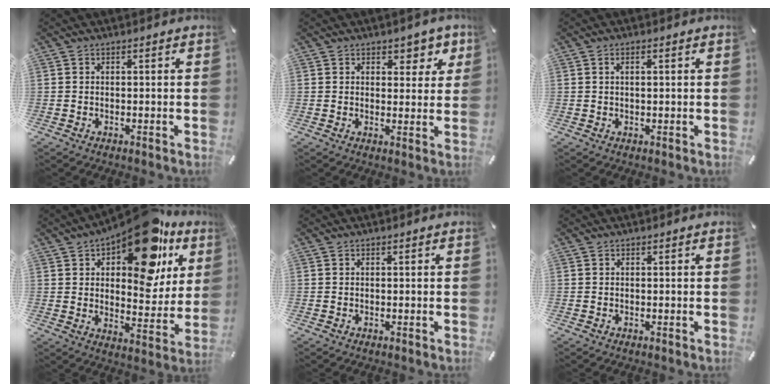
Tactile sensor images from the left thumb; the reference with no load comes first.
{"total": 4.9, "force": [2.9, 3.3, 2.1], "torque": [-0.004, -0.019, 0.043]}
{"total": 1.4, "force": [0.3, 0.4, 1.3], "torque": [-0.024, 0.002, 0.005]}
{"total": 21.5, "force": [12.8, 10.1, 13.9], "torque": [-0.194, -0.083, 0.214]}
{"total": 0.0}
{"total": 0.0}